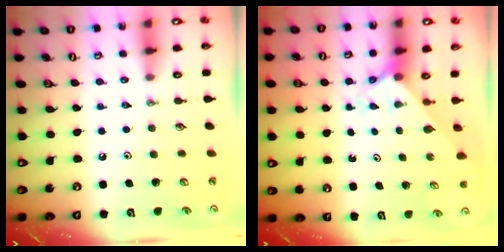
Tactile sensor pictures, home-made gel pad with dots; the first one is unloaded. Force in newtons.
{"total": 1.9, "press": 1.9, "slide": 0.1}